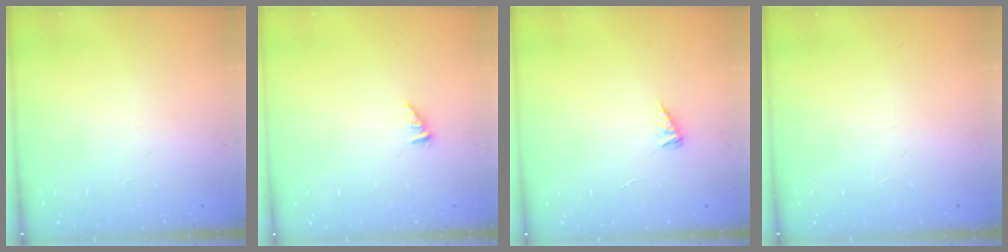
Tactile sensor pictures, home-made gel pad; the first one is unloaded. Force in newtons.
{"total": 0.8, "press": 0.8, "slide": 0.2}
{"total": 1.8, "press": 1.7, "slide": 0.3}
{"total": 0.0}